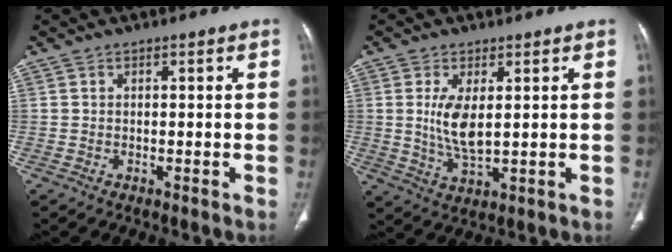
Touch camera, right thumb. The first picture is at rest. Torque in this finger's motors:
{"motor_torque": [1.23, 1.06, 0.65, -1.00, 0.39]}